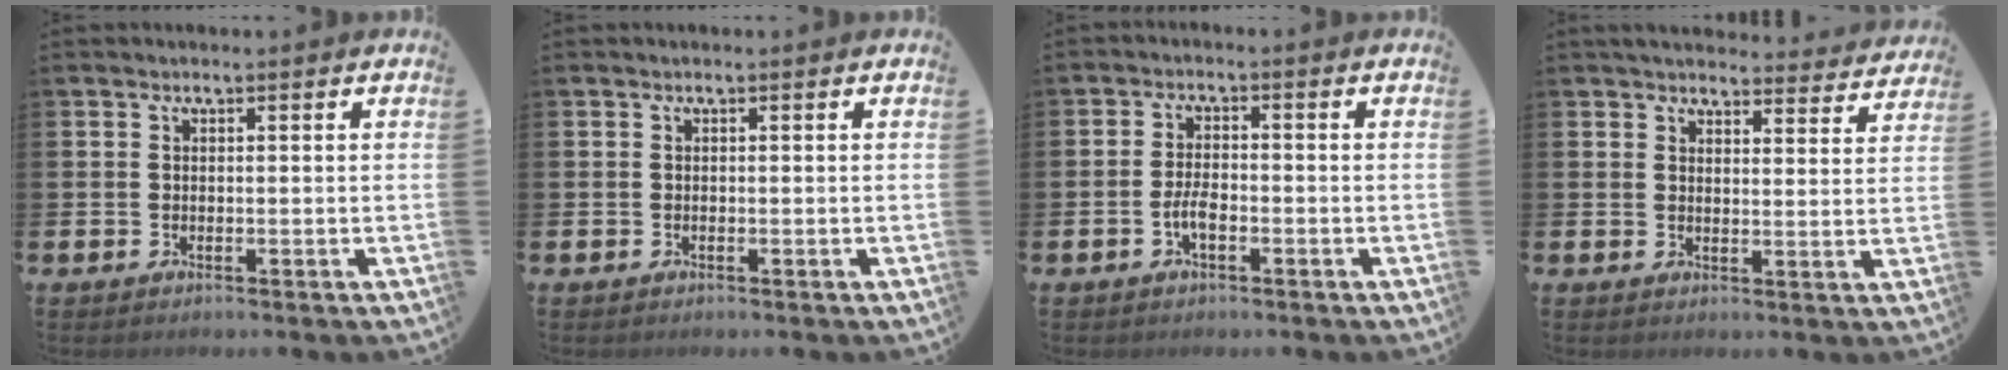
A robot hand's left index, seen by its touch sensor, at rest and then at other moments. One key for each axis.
{"total": 0.0}
{"total": 3.0, "fx": -1.1, "fy": 1.2, "fz": 2.5, "tx": -0.048, "ty": -0.001, "tz": -0.023}
{"total": 4.4, "fx": 4.3, "fy": 0.8, "fz": 0.5, "tx": -0.012, "ty": -0.030, "tz": 0.075}